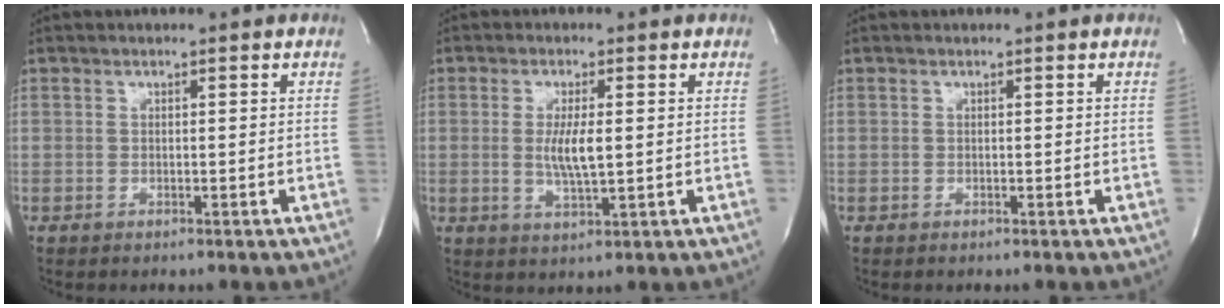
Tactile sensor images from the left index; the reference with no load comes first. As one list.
[{"total": 4.9, "force": [0.2, 0.8, 4.8], "torque": [-0.098, -0.009, 0.004]}, {"total": 0.0}]